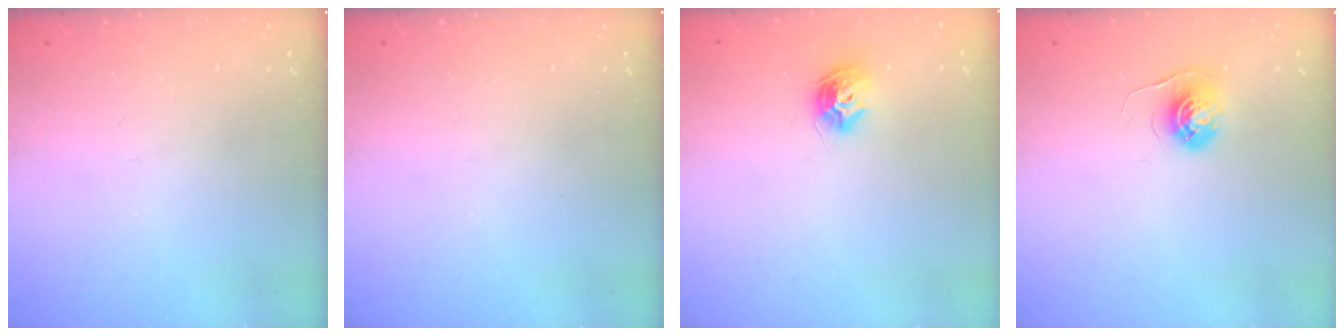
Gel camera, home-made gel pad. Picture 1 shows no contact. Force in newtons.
{"total": 0.0}
{"total": 8.8, "press": 8.8, "slide": 0.2}
{"total": 5.6, "press": 5.5, "slide": 0.4}